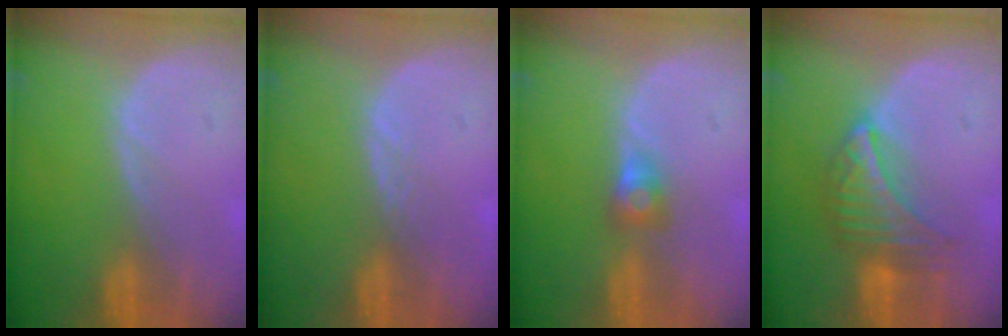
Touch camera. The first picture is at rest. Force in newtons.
{"total": 1.0, "press": 0.8, "slide": 0.5}
{"total": 2.6, "press": 2.4, "slide": 1.0}
{"total": 6.4, "press": 6.3, "slide": 1.1}